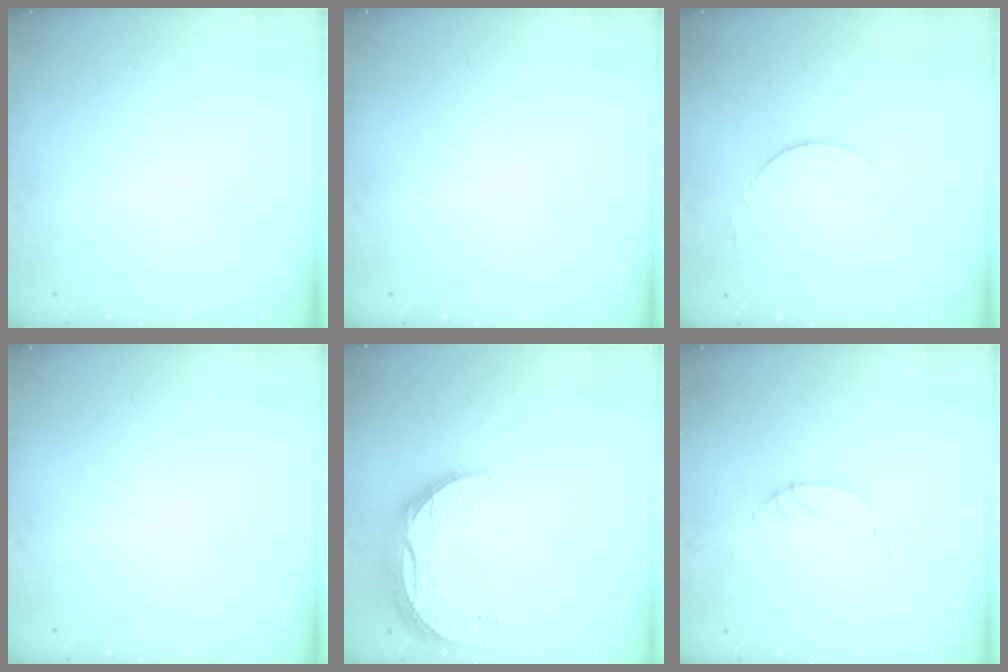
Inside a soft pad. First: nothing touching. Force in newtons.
{"total": 0.0}
{"total": 2.5, "press": 2.5, "slide": 0.2}
{"total": 0.0}
{"total": 12.5, "press": 12.5, "slide": 0.7}
{"total": 4.4, "press": 4.4, "slide": 0.1}